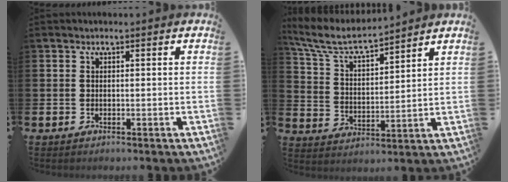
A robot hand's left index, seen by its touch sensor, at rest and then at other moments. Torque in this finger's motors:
{"motor_torque": [0.84, -1.30, 0.27, 0.15]}